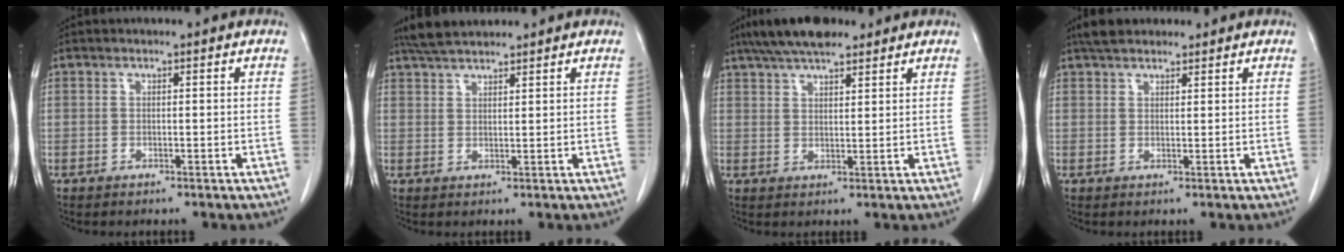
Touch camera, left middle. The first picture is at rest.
{"total": 5.6, "force": [5.0, 1.0, 2.2], "torque": [-0.045, 0.022, 0.095]}
{"total": 9.5, "force": [7.5, 2.4, 5.2], "torque": [-0.091, 0.025, 0.129]}
{"total": 4.6, "force": [3.8, 1.8, 1.8], "torque": [-0.032, 0.023, 0.067]}